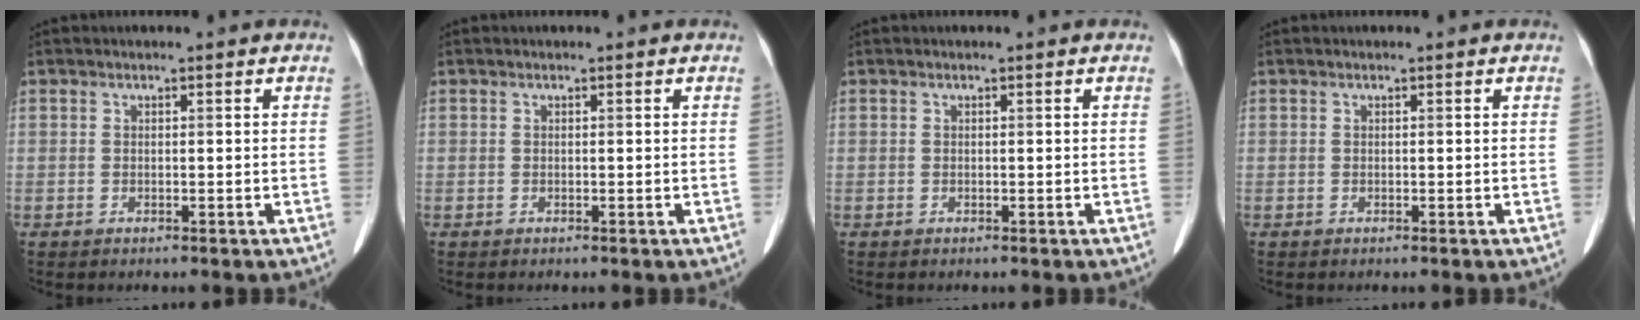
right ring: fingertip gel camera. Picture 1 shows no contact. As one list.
[{"total": 0.0}, {"total": 0.0}, {"total": 0.0}]